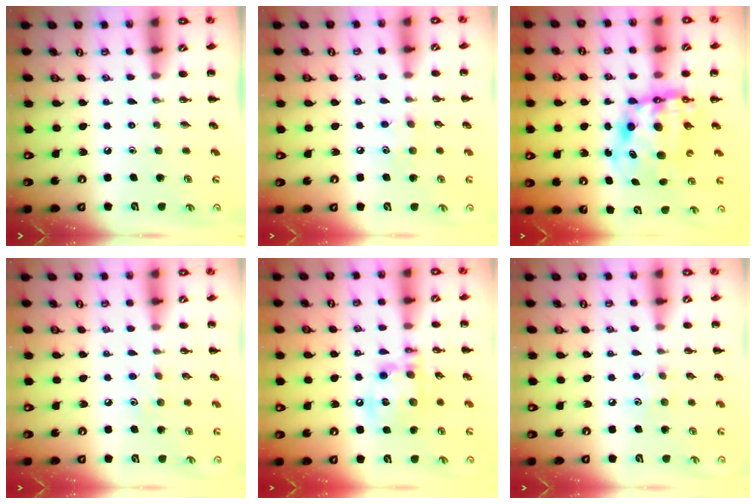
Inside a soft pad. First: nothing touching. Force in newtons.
{"total": 6.7, "press": 6.5, "slide": 1.7}
{"total": 10.8, "press": 10.4, "slide": 2.9}
{"total": 5.0, "press": 4.8, "slide": 1.3}
{"total": 13.2, "press": 13.0, "slide": 2.1}
{"total": 4.5, "press": 4.4, "slide": 1.2}